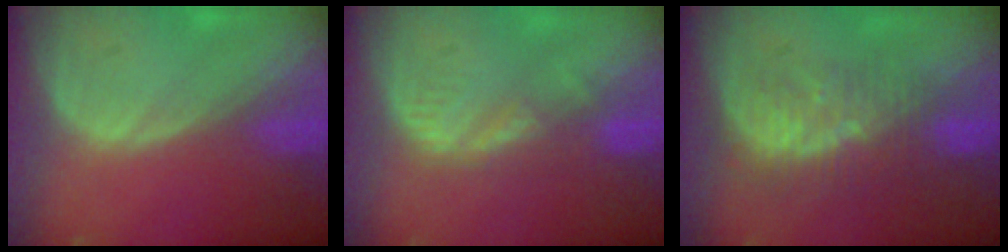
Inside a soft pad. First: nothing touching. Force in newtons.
{"total": 3.6, "press": 3.1, "slide": 1.8}
{"total": 7.9, "press": 7.5, "slide": 2.5}